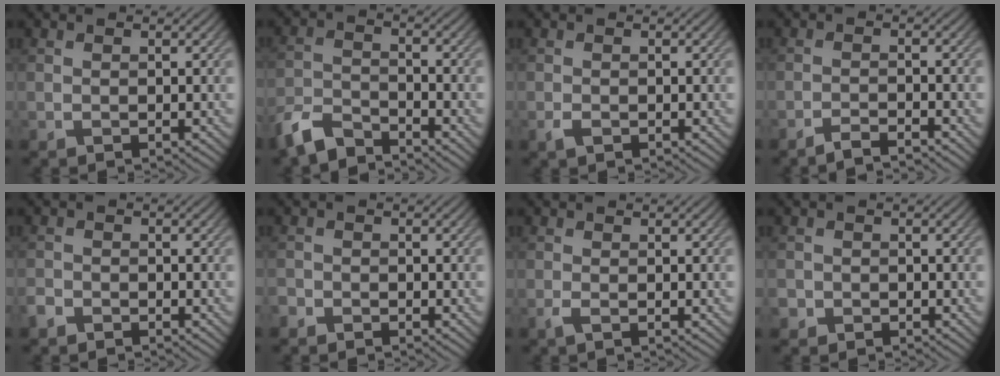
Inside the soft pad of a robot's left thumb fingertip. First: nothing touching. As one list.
[{"total": 5.8, "force": [-5.1, 1.6, 2.3], "torque": [-0.049, -0.007, -0.112]}, {"total": 1.0, "force": [-0.6, 0.6, 0.7], "torque": [-0.017, -0.003, -0.010]}, {"total": 2.5, "force": [-2.1, 0.2, 1.2], "torque": [-0.016, 0.003, -0.048]}, {"total": 1.6, "force": [-1.4, 0.8, 0.4], "torque": [-0.008, -0.002, -0.033]}, {"total": 1.2, "force": [-1.1, 0.6, 0.1], "torque": [-0.002, -0.001, -0.026]}, {"total": 1.0, "force": [-0.4, 0.1, 0.9], "torque": [-0.023, 0.000, -0.011]}, {"total": 1.5, "force": [-0.8, 1.2, 0.2], "torque": [0.001, -0.005, -0.019]}]